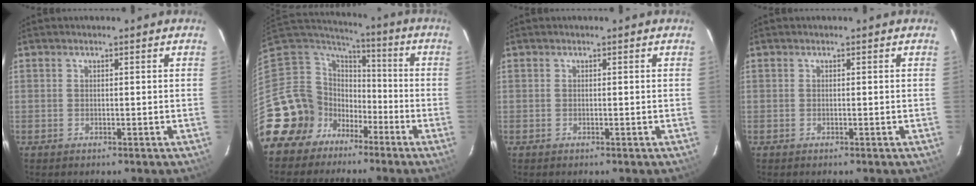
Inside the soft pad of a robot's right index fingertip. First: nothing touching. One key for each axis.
{"total": 13.7, "fx": -7.2, "fy": 11.3, "fz": 2.7, "tx": -0.082, "ty": 0.038, "tz": -0.141}
{"total": 0.0}
{"total": 0.0}